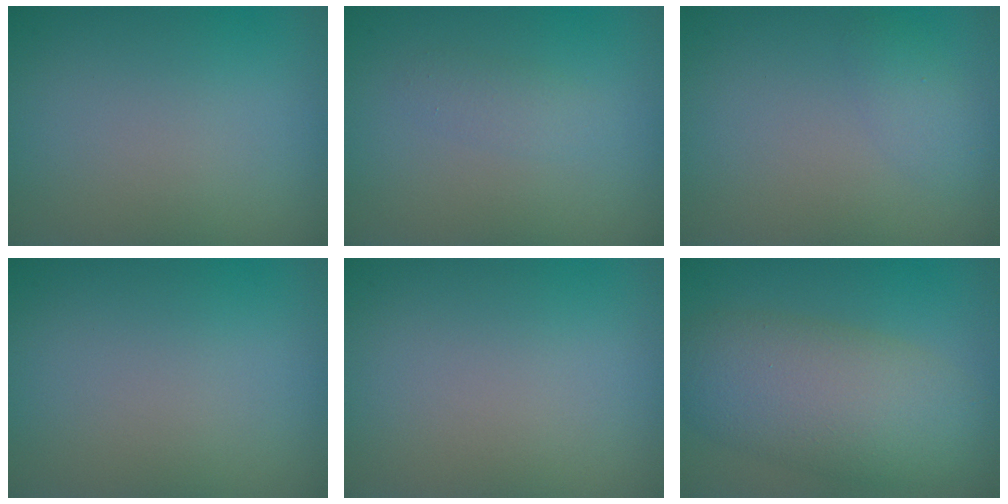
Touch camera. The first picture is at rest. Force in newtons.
{"total": 1.2, "press": 1.2, "slide": 0.1}
{"total": 1.2, "press": 1.2, "slide": 0.1}
{"total": 0.0}
{"total": 0.0}
{"total": 7.3, "press": 7.3, "slide": 0.2}